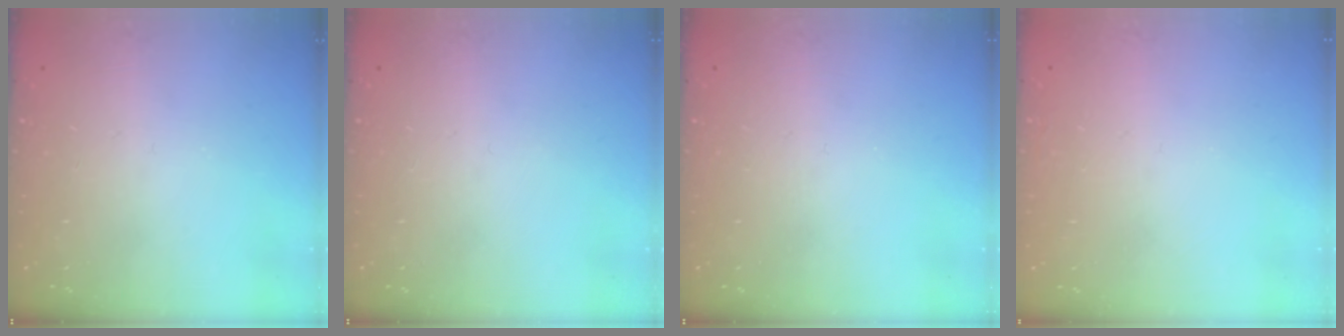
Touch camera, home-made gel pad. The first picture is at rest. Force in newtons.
{"total": 0.0}
{"total": 0.0}
{"total": 1.6, "press": 1.6, "slide": 0.1}